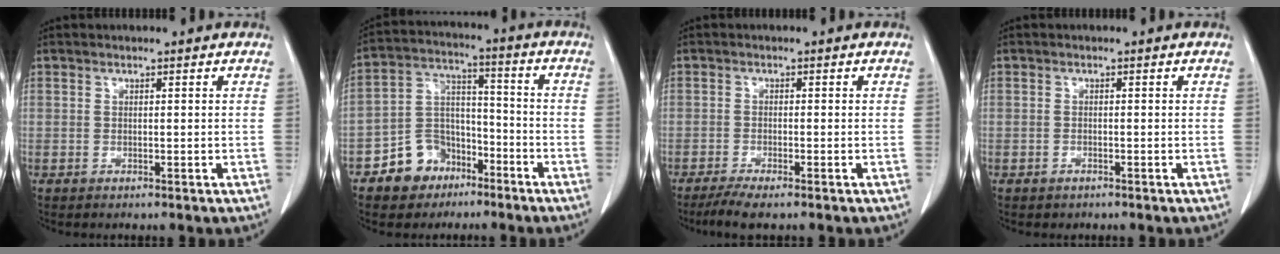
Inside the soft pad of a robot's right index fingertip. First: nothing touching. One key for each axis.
{"total": 9.5, "fx": -5.7, "fy": 7.1, "fz": 2.7, "tx": -0.050, "ty": 0.028, "tz": -0.092}
{"total": 4.0, "fx": -3.1, "fy": 0.2, "fz": 2.5, "tx": -0.046, "ty": -0.009, "tz": -0.055}
{"total": 0.5, "fx": -0.3, "fy": 0.4, "fz": 0.1, "tx": -0.005, "ty": 0.001, "tz": -0.001}